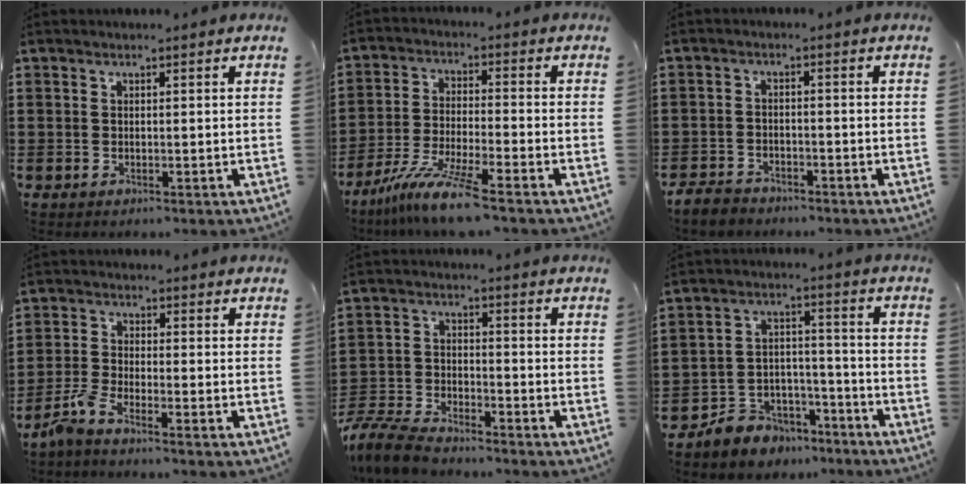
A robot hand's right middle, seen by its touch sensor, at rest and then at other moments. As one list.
[{"total": 9.0, "force": [-7.3, -0.3, 5.2], "torque": [-0.110, -0.014, -0.142]}, {"total": 3.0, "force": [-2.8, 0.9, 0.2], "torque": [-0.017, 0.001, -0.062]}, {"total": 3.6, "force": [-3.0, 0.1, 2.0], "torque": [-0.065, -0.010, -0.065]}, {"total": 7.0, "force": [-6.7, 1.1, 1.8], "torque": [-0.049, 0.006, -0.134]}, {"total": 6.0, "force": [-5.4, 2.6, -0.2], "torque": [-0.008, 0.017, -0.109]}]